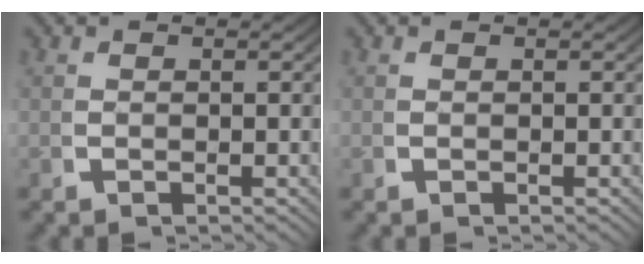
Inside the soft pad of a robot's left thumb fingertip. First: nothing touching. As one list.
[{"total": 0.0}]